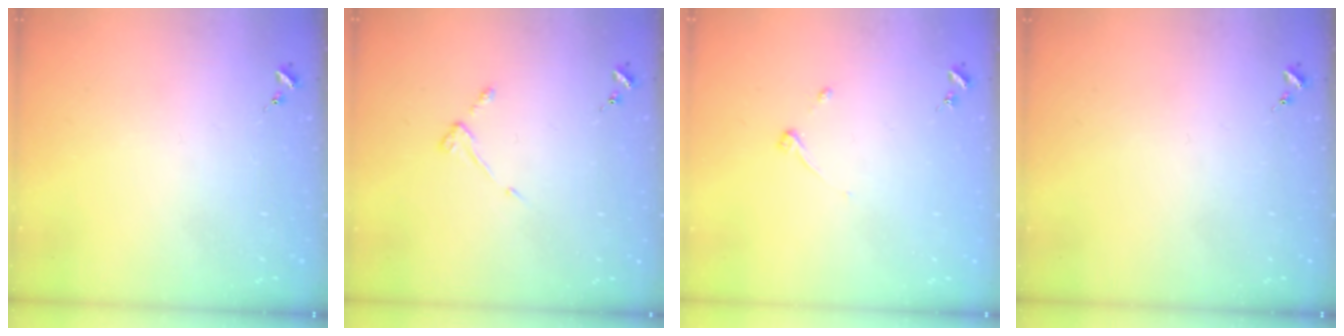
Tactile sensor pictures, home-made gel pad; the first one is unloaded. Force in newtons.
{"total": 3.7, "press": 3.7, "slide": 0.5}
{"total": 3.3, "press": 3.2, "slide": 0.6}
{"total": 0.0}